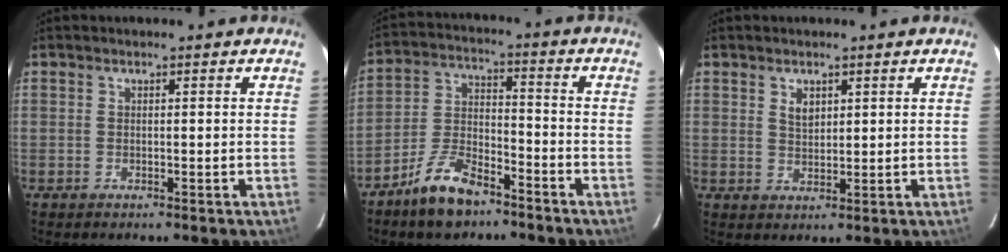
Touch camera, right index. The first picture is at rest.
{"total": 10.2, "force": [-7.6, 3.9, 5.6], "torque": [-0.122, 0.009, -0.141]}
{"total": 2.7, "force": [1.4, 1.8, 1.6], "torque": [-0.024, 0.002, 0.026]}